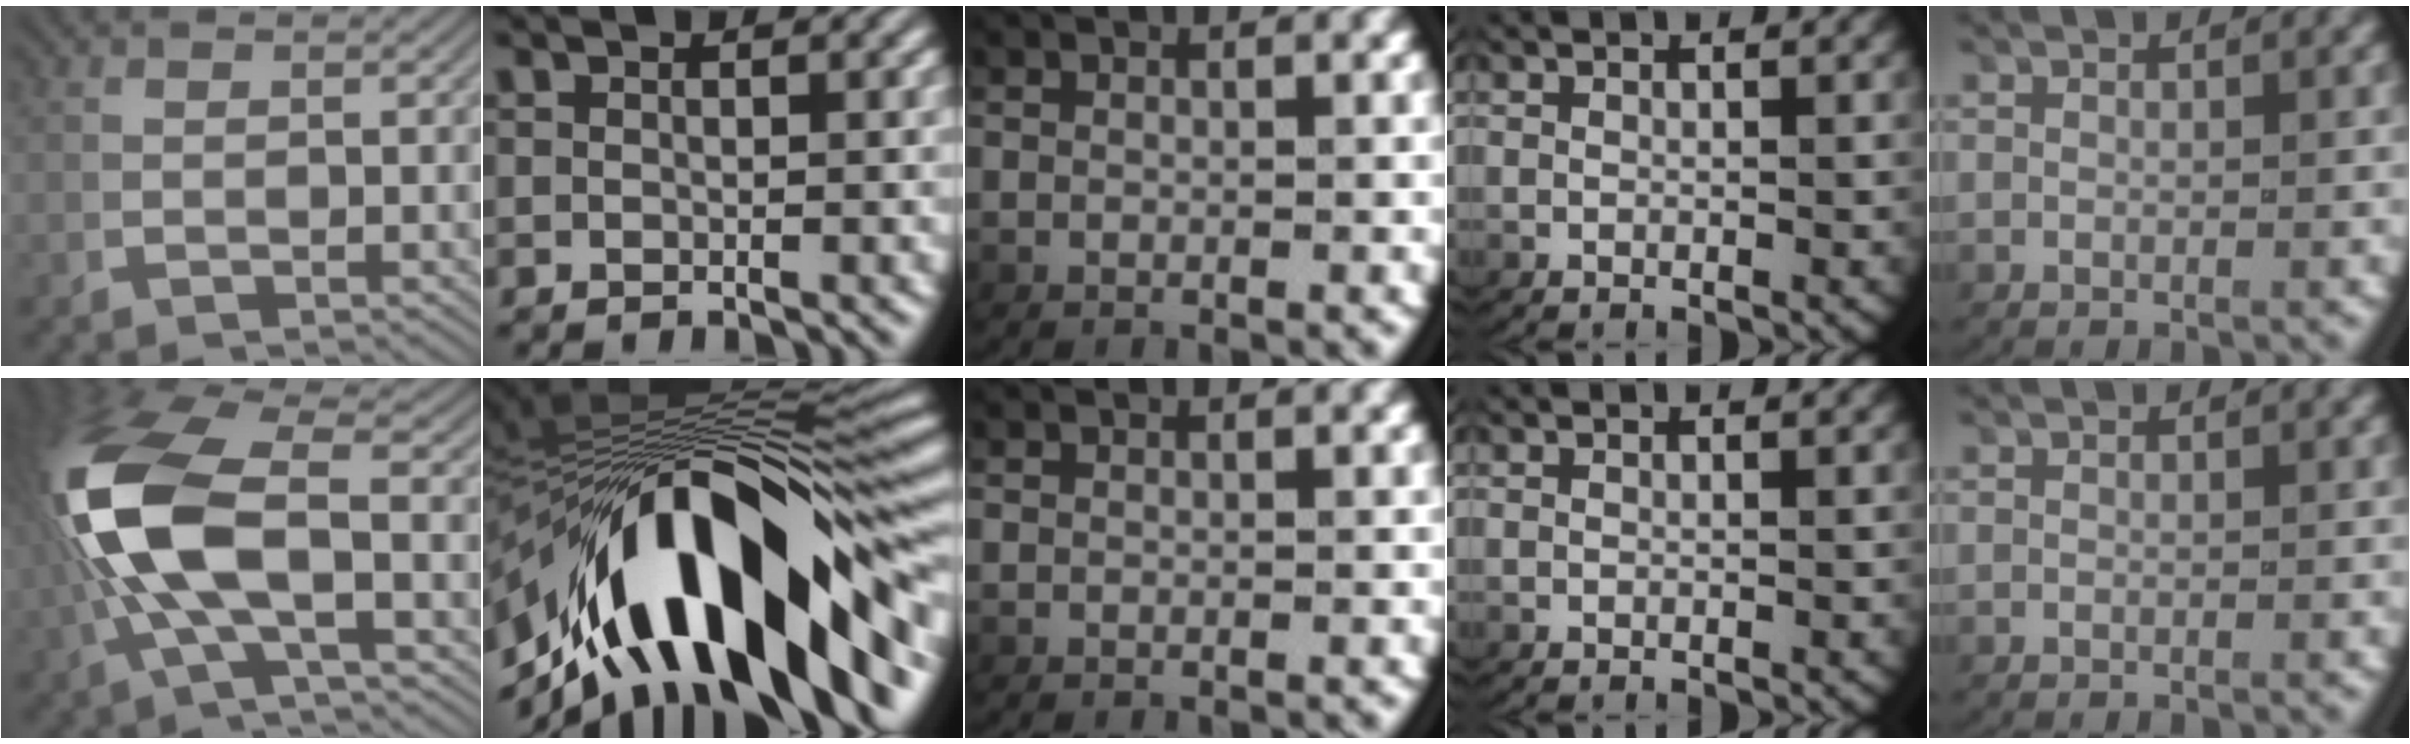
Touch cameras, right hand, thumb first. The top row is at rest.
{"thumb": {"total": 11.9, "force": [0.1, 5.2, 10.7], "torque": [-0.242, -0.009, 0.013]}, "index": {"total": 21.6, "force": [-3.3, 10.8, 18.5], "torque": [-0.288, 0.002, -0.041]}}